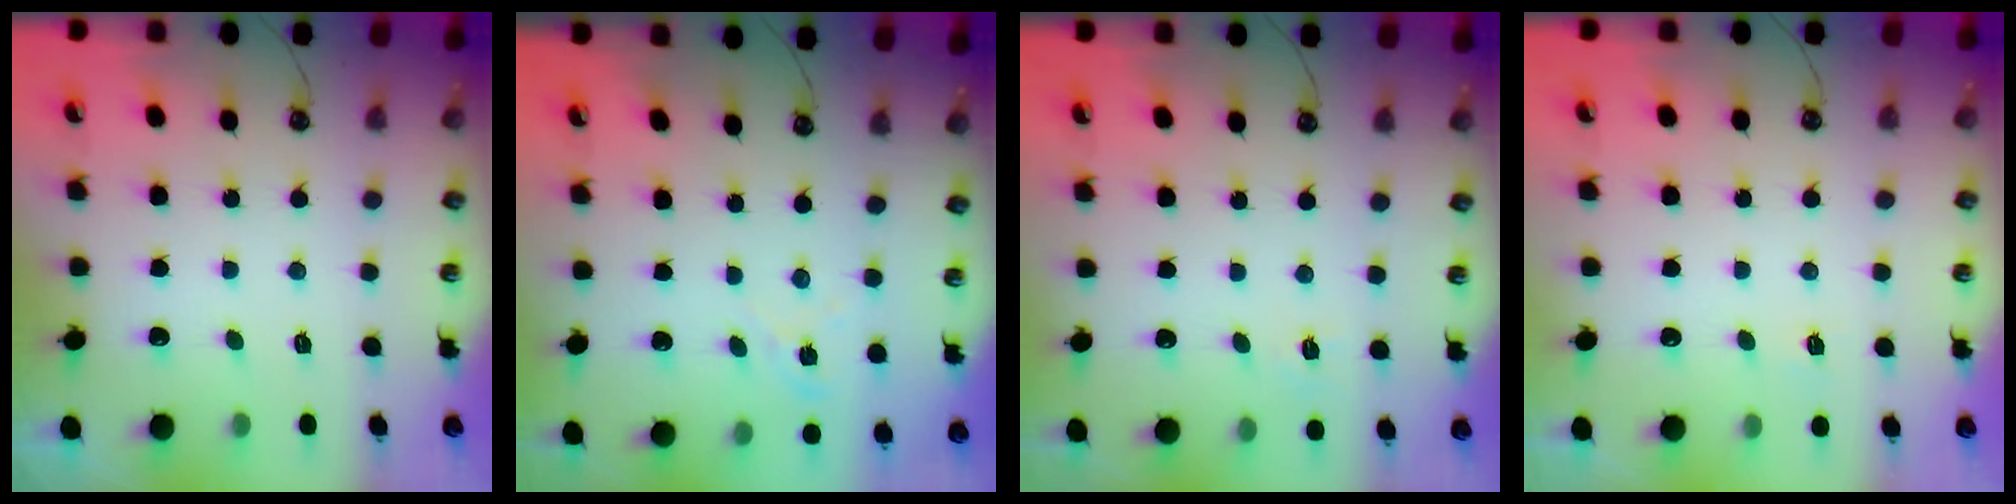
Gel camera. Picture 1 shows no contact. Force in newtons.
{"total": 3.9, "press": 3.9, "slide": 0.5}
{"total": 4.1, "press": 4.1, "slide": 0.6}
{"total": 3.4, "press": 3.4, "slide": 0.4}